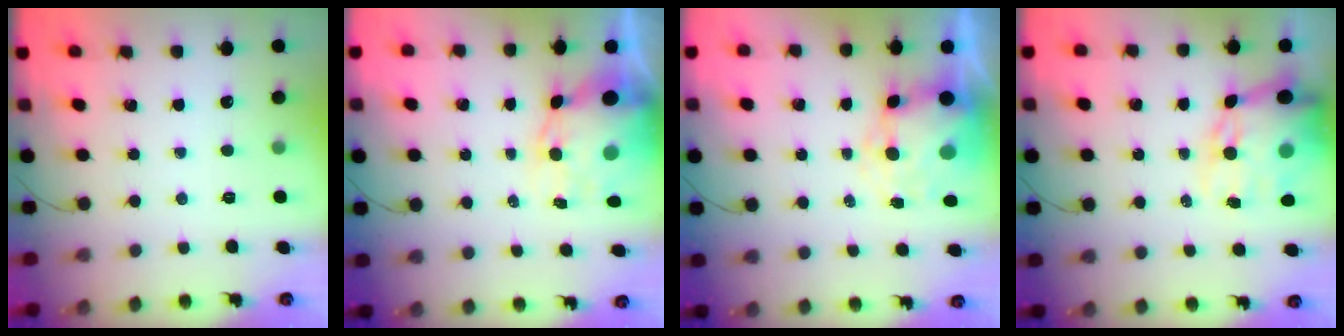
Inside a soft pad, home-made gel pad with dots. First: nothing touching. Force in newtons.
{"total": 8.2, "press": 7.7, "slide": 2.7}
{"total": 9.1, "press": 8.9, "slide": 1.9}
{"total": 15.8, "press": 15.4, "slide": 3.6}